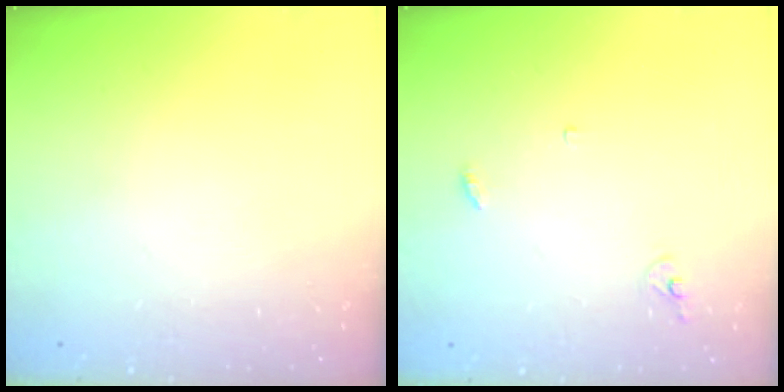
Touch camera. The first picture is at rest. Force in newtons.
{"total": 2.9, "press": 2.9, "slide": 0.2}